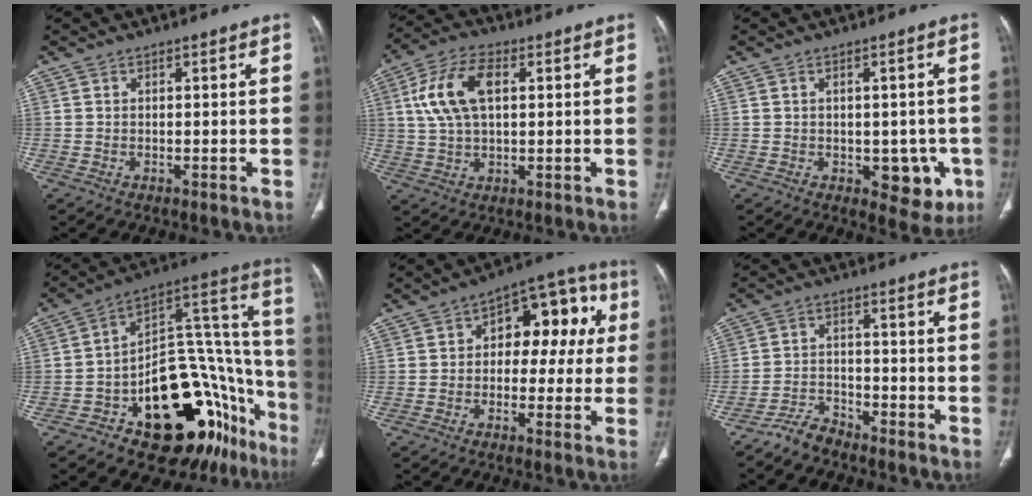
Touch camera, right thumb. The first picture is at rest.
{"total": 11.7, "force": [2.9, 6.4, 9.4], "torque": [-0.190, 0.014, 0.054]}
{"total": 7.7, "force": [-2.2, 4.5, 5.9], "torque": [-0.034, 0.000, -0.017]}
{"total": 28.5, "force": [-15.0, 13.8, 19.9], "torque": [-0.142, 0.135, -0.212]}
{"total": 14.7, "force": [2.2, 8.8, 11.6], "torque": [-0.098, 0.046, 0.021]}
{"total": 4.0, "force": [-3.8, 1.2, 0.6], "torque": [-0.011, 0.018, -0.075]}